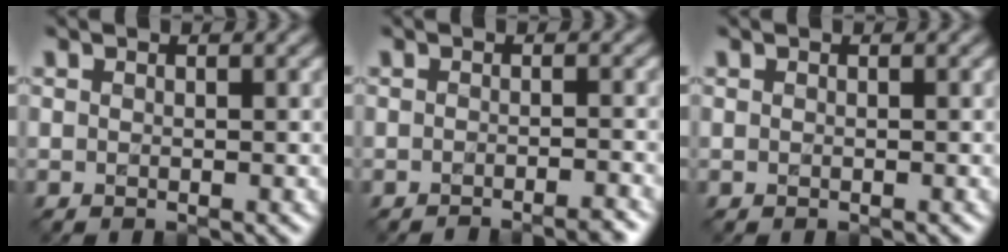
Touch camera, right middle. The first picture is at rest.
{"total": 2.4, "force": [-2.0, 0.4, 1.3], "torque": [-0.007, 0.001, -0.031]}
{"total": 0.0}